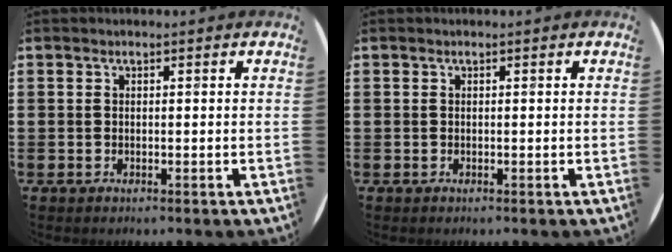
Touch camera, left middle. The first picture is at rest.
{"total": 0.0}